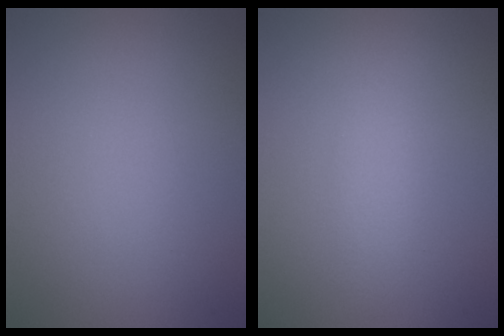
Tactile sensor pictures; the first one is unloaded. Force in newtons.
{"total": 1.4, "press": 1.4, "slide": 0.0}